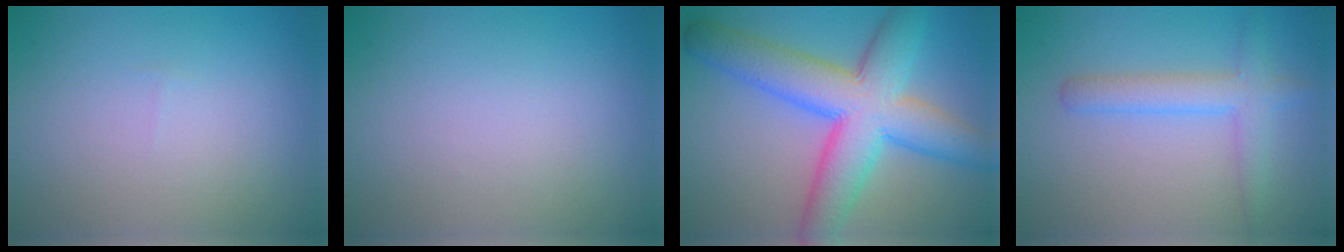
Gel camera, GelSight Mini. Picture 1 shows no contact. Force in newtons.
{"total": 0.0}
{"total": 10.2, "press": 10.2, "slide": 0.3}
{"total": 3.2, "press": 3.2, "slide": 0.1}